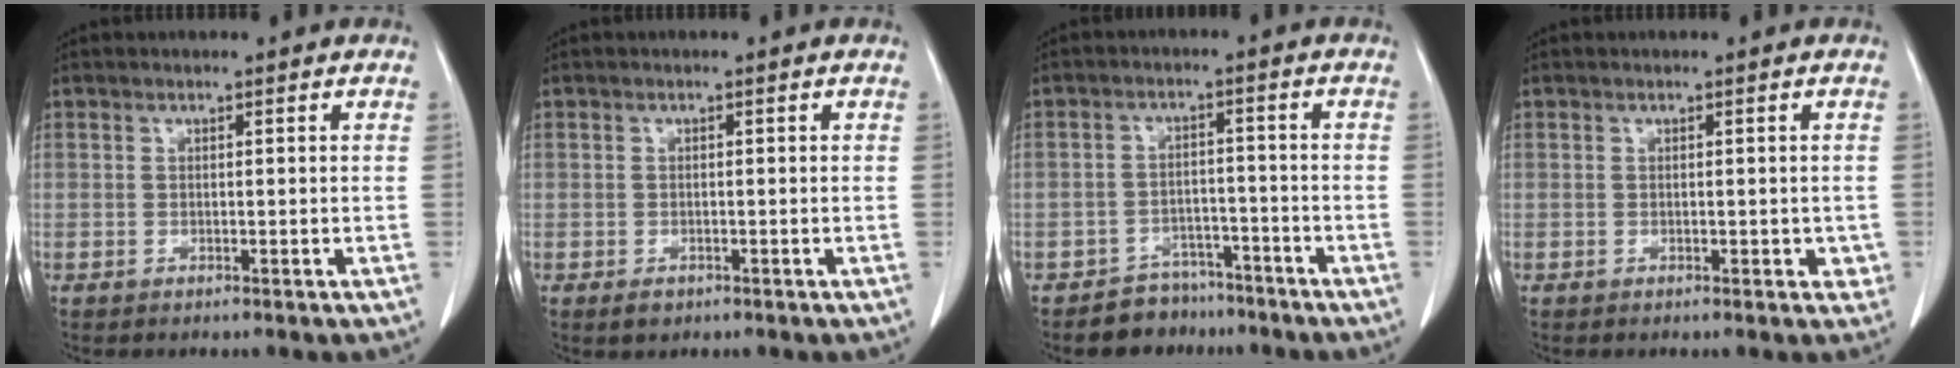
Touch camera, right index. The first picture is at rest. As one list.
[{"total": 1.5, "force": [-0.8, 1.1, 0.6], "torque": [-0.011, 0.001, -0.007]}, {"total": 5.4, "force": [-4.4, 3.2, -0.2], "torque": [0.009, 0.017, -0.069]}, {"total": 1.9, "force": [-0.5, 1.2, 1.4], "torque": [-0.005, 0.005, -0.004]}]